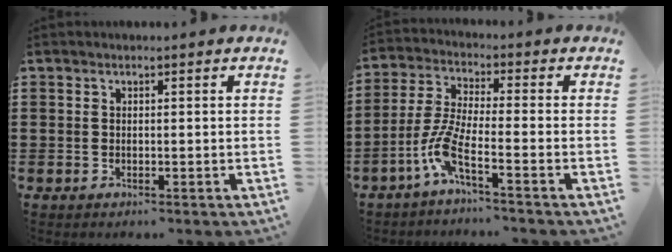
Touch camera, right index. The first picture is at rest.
{"total": 7.0, "force": [-3.8, 1.3, 5.7], "torque": [-0.153, -0.016, -0.080]}